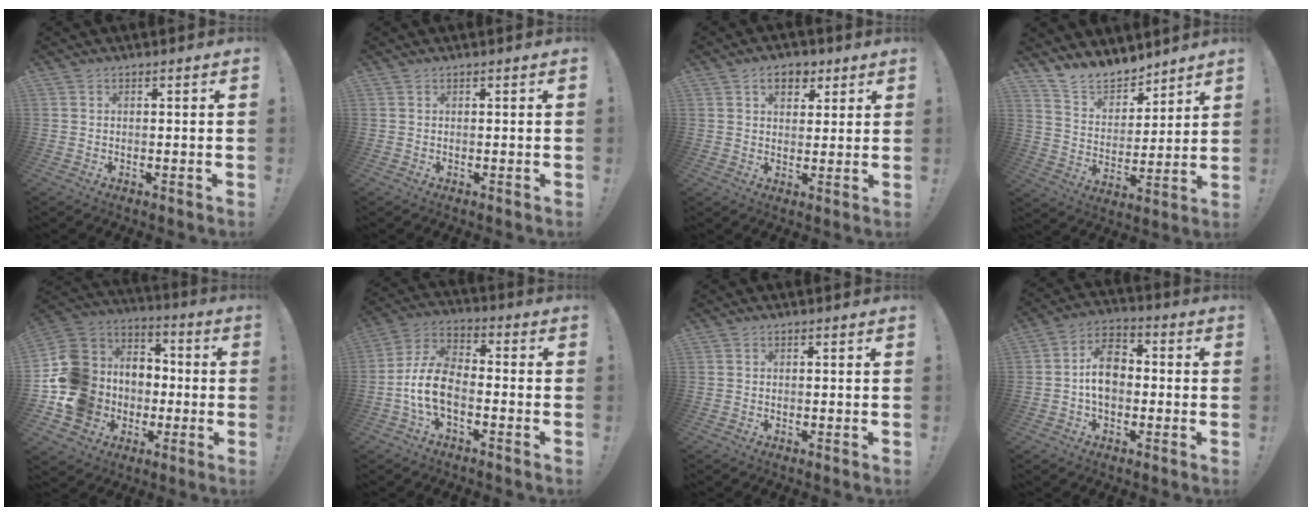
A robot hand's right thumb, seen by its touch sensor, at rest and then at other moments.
{"total": 0.0}
{"total": 7.2, "force": [3.4, 5.0, 3.9], "torque": [-0.045, -0.006, 0.061]}
{"total": 11.8, "force": [10.9, 4.3, 1.8], "torque": [-0.049, -0.094, 0.208]}
{"total": 19.1, "force": [-3.9, 16.9, 8.0], "torque": [-0.151, 0.029, -0.025]}
{"total": 11.6, "force": [-4.2, 6.6, 8.6], "torque": [-0.175, 0.022, -0.074]}
{"total": 0.0}
{"total": 10.4, "force": [-0.5, 7.2, 7.4], "torque": [-0.111, 0.010, -0.008]}